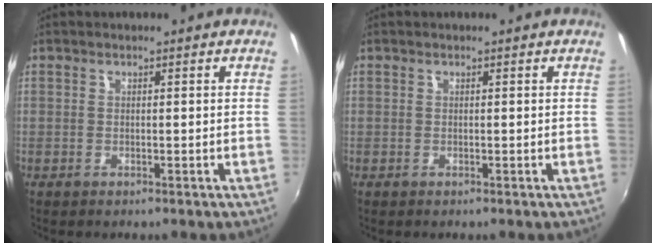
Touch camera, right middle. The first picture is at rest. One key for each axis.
{"total": 0.0}